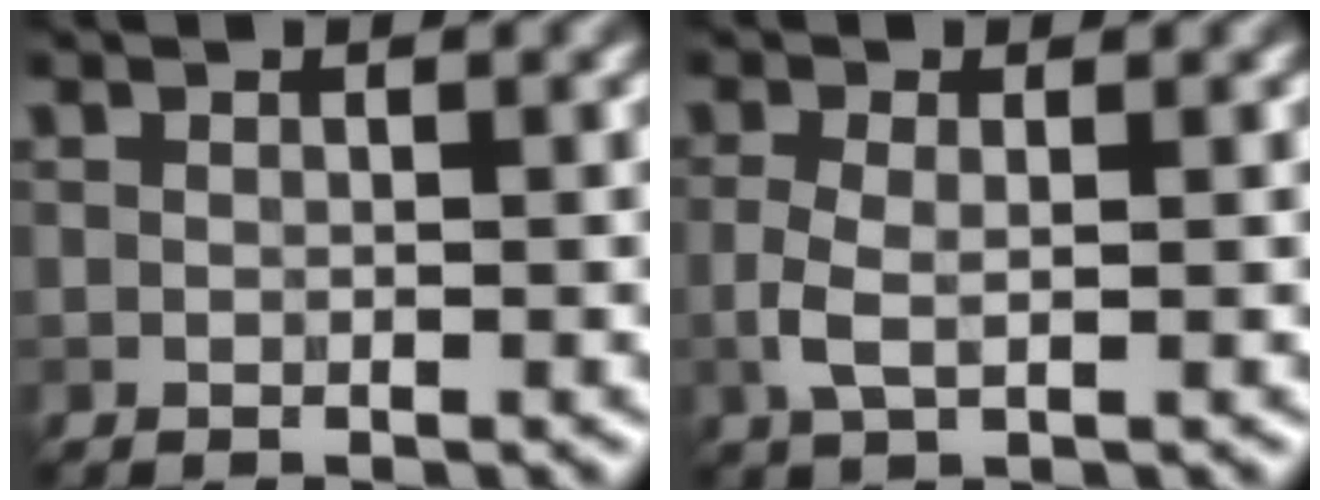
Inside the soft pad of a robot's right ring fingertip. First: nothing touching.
{"total": 2.0, "force": [-0.4, 0.7, 1.8], "torque": [-0.044, -0.007, -0.011]}